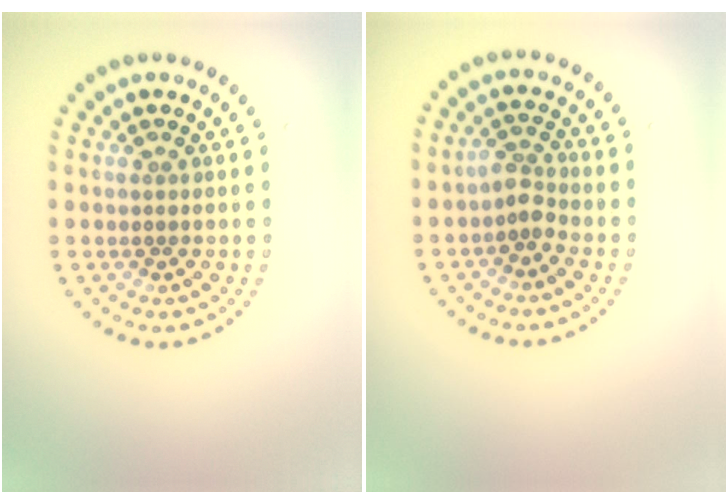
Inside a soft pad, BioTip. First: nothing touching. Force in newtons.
{"total": 1.9, "press": 1.4, "slide": 1.3}